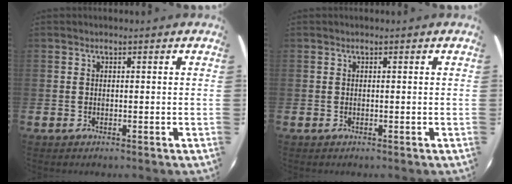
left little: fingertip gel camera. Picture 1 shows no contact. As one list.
[{"total": 0.0}]